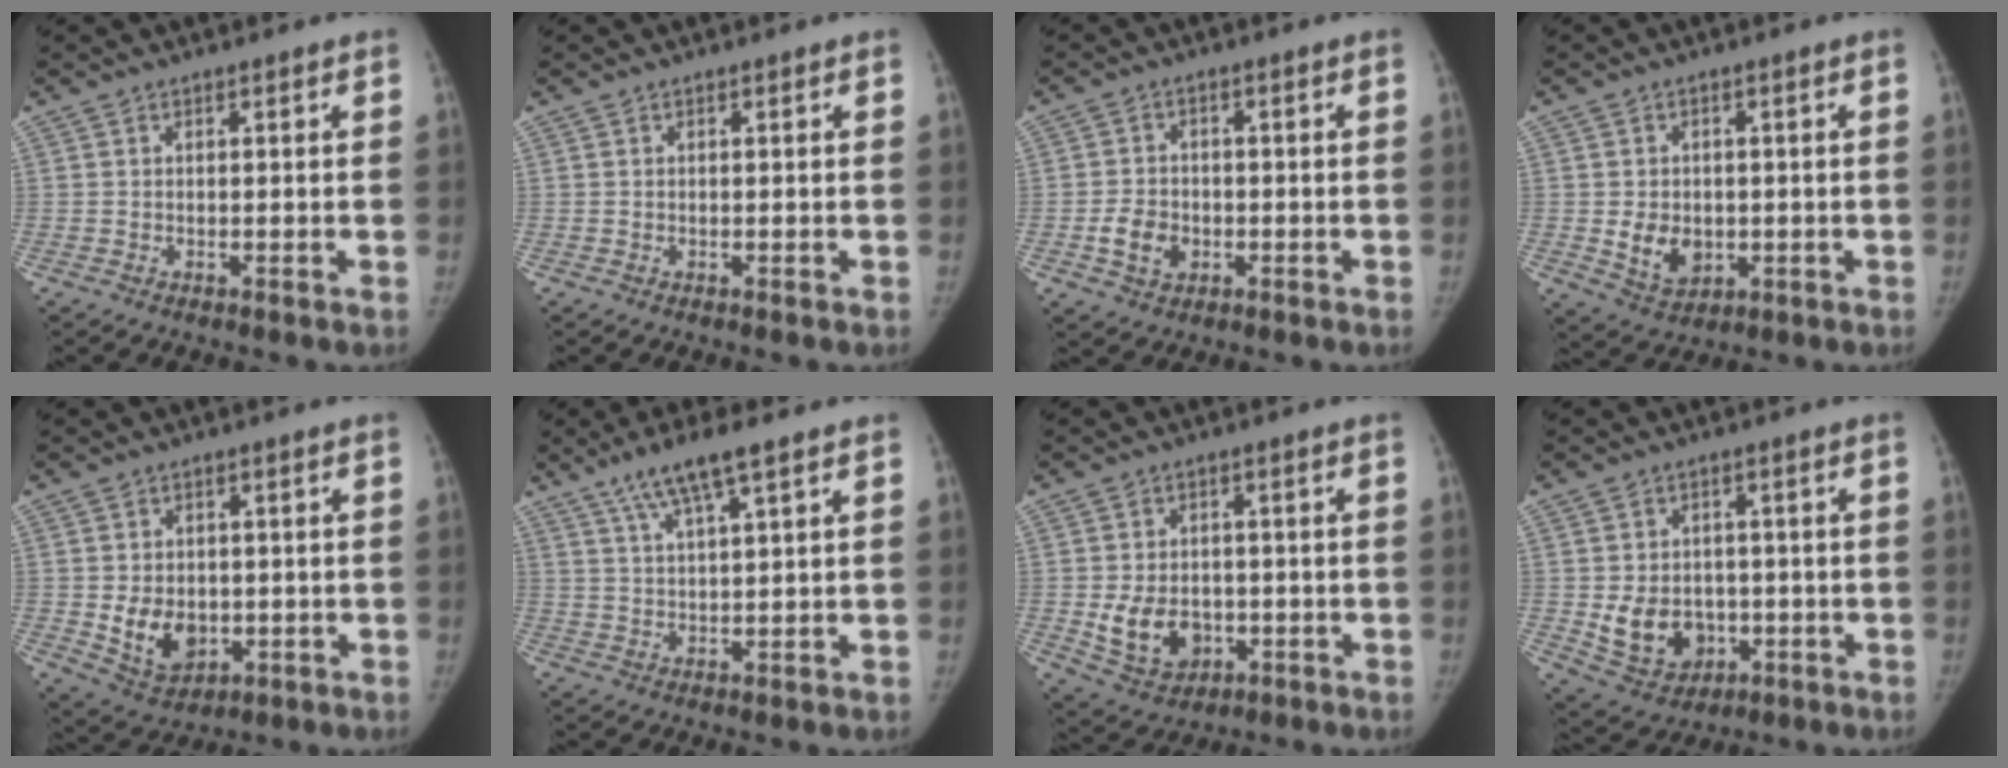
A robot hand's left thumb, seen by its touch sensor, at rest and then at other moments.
{"total": 0.0}
{"total": 5.8, "force": [-1.6, 4.5, 3.2], "torque": [-0.044, 0.009, -0.026]}
{"total": 6.8, "force": [-0.8, 5.4, 4.2], "torque": [-0.048, -0.004, 0.000]}
{"total": 8.5, "force": [-1.1, 6.5, 5.4], "torque": [-0.065, -0.005, -0.001]}
{"total": 7.9, "force": [4.9, 1.2, 6.1], "torque": [-0.119, -0.009, 0.095]}
{"total": 9.6, "force": [-1.8, 7.3, 5.9], "torque": [-0.079, 0.003, -0.014]}
{"total": 10.3, "force": [-1.7, 8.3, 5.8], "torque": [-0.067, 0.004, -0.008]}